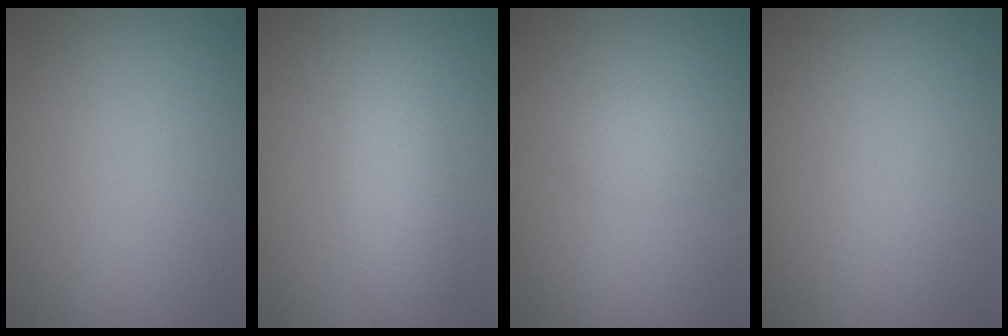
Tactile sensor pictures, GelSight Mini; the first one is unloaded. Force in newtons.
{"total": 3.5, "press": 3.5, "slide": 0.1}
{"total": 1.5, "press": 1.5, "slide": 0.0}
{"total": 0.0}